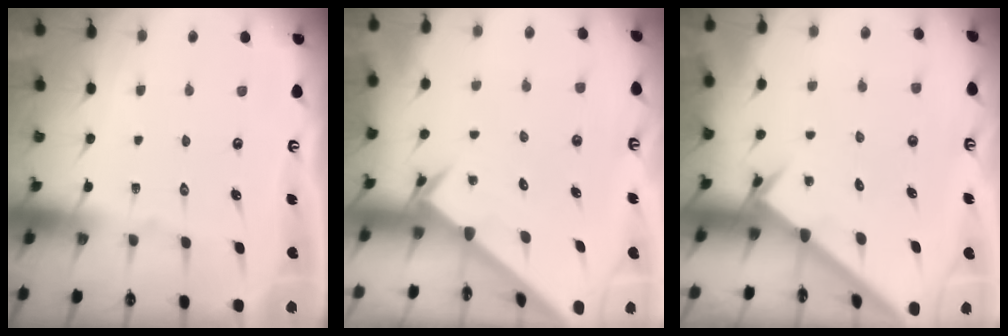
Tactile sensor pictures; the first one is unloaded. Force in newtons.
{"total": 2.7, "press": 2.6, "slide": 0.2}
{"total": 3.3, "press": 3.3, "slide": 0.4}